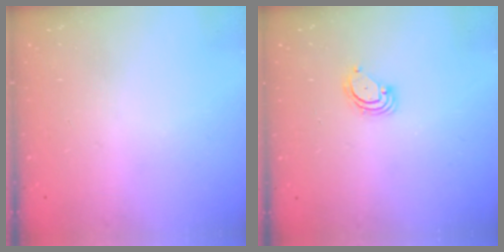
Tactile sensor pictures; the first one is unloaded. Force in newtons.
{"total": 3.7, "press": 3.7, "slide": 0.3}